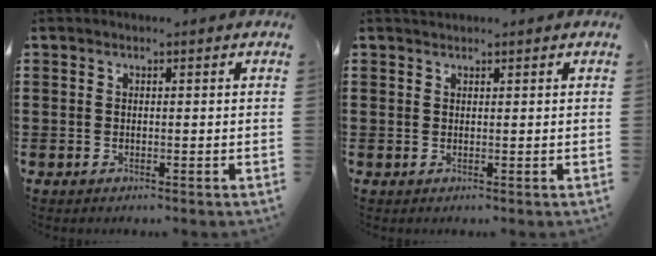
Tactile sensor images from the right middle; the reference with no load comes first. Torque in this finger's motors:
{"motor_torque": [-0.08, -0.06, 0.00, -0.01]}